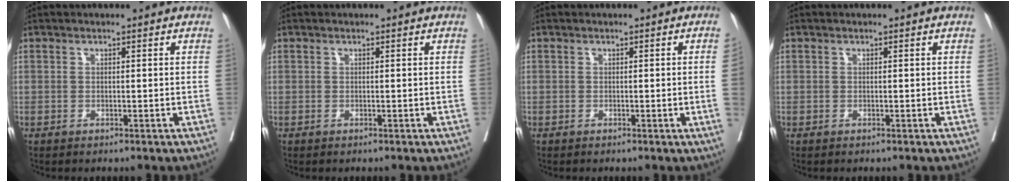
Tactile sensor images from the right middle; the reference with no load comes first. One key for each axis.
{"total": 0.0}
{"total": 2.5, "fx": -0.3, "fy": -0.8, "fz": 2.4, "tx": -0.038, "ty": -0.001, "tz": 0.001}
{"total": 0.0}